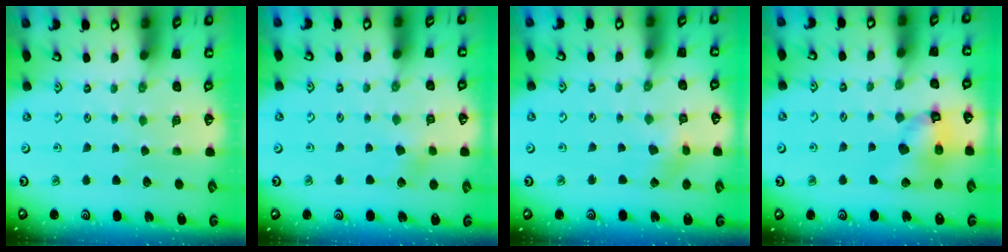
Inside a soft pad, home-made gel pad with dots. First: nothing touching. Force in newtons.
{"total": 4.8, "press": 4.8, "slide": 0.4}
{"total": 2.7, "press": 2.7, "slide": 0.5}
{"total": 13.0, "press": 12.9, "slide": 1.5}